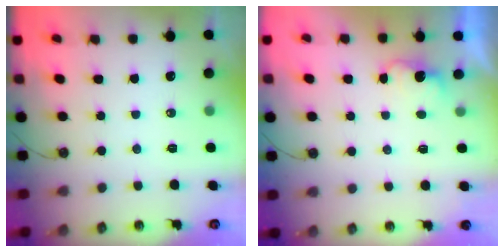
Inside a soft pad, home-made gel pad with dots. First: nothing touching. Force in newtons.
{"total": 1.6, "press": 1.4, "slide": 0.8}